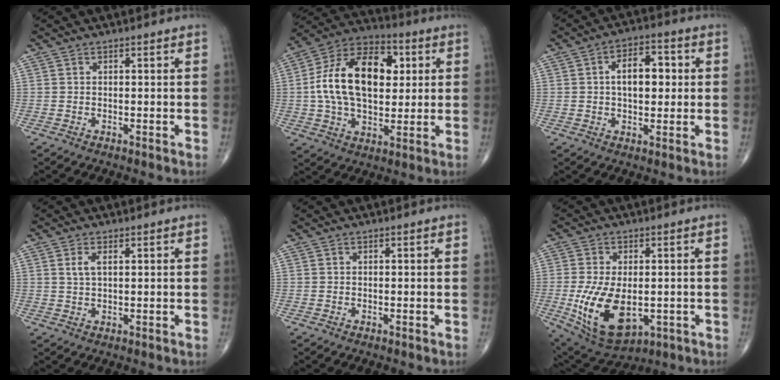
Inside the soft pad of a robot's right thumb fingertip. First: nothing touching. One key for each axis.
{"total": 20.4, "fx": 3.0, "fy": 12.6, "fz": 15.8, "tx": -0.252, "ty": 0.017, "tz": 0.047}
{"total": 9.0, "fx": 1.0, "fy": 5.1, "fz": 7.3, "tx": -0.091, "ty": 0.014, "tz": 0.013}
{"total": 2.6, "fx": 1.0, "fy": 1.1, "fz": 2.1, "tx": -0.045, "ty": 0.001, "tz": 0.023}
{"total": 0.0}
{"total": 14.9, "fx": -2.7, "fy": 8.4, "fz": 12.0, "tx": -0.221, "ty": -0.013, "tz": -0.021}